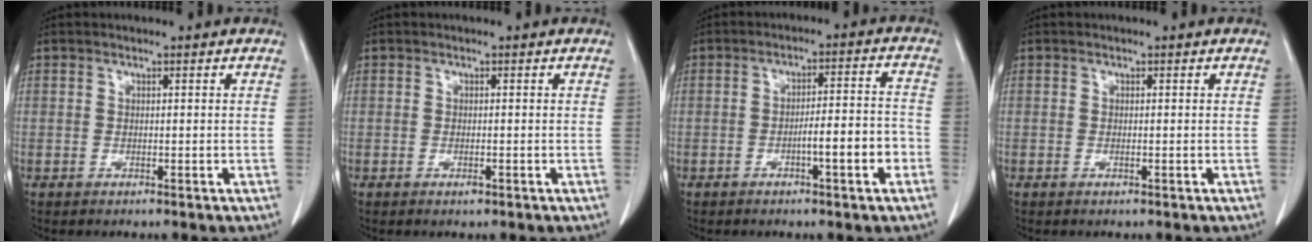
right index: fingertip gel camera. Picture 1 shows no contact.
{"total": 0.7, "force": [-0.4, 0.1, 0.6], "torque": [-0.014, -0.002, -0.004]}
{"total": 7.0, "force": [-2.8, 0.6, 6.5], "torque": [-0.097, 0.015, -0.040]}
{"total": 0.0}